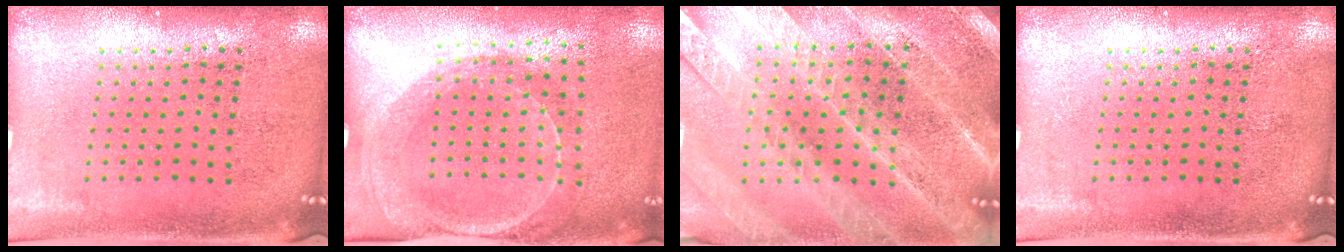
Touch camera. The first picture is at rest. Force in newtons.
{"total": 1.6, "press": 1.5, "slide": 0.4}
{"total": 2.8, "press": 2.8, "slide": 0.5}
{"total": 0.0}